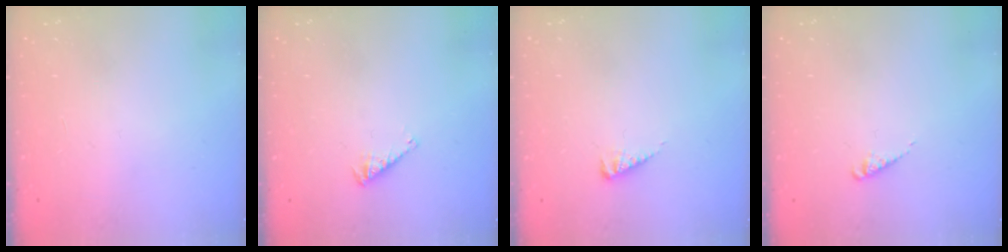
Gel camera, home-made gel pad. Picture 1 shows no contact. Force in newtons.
{"total": 2.5, "press": 2.5, "slide": 0.4}
{"total": 2.9, "press": 2.9, "slide": 0.2}
{"total": 2.1, "press": 2.1, "slide": 0.4}